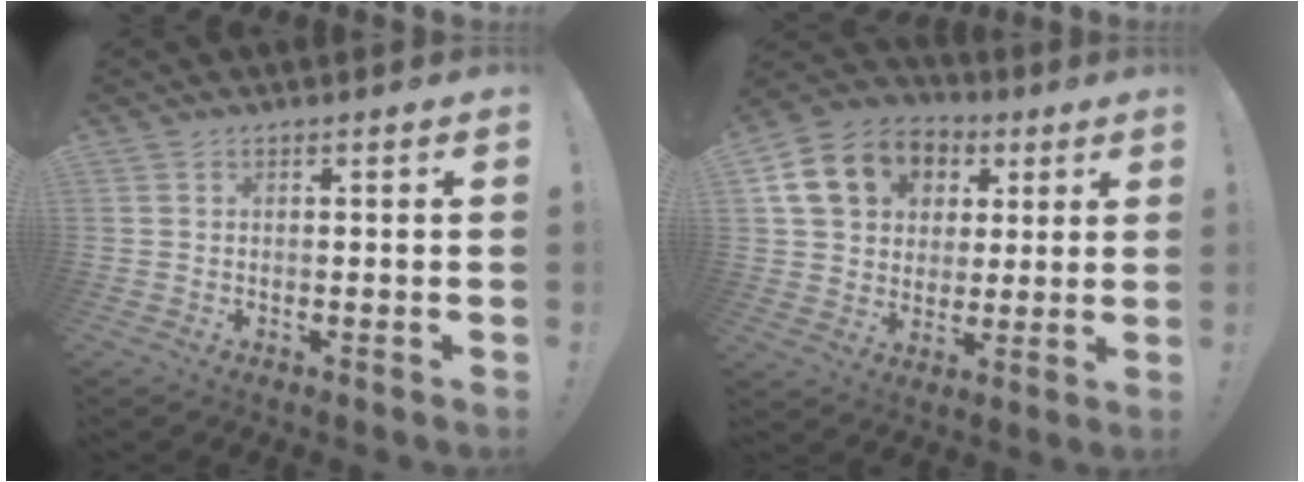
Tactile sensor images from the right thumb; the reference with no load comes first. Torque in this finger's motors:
{"motor_torque": [1.63, 2.45, 0.46, -0.17, 0.07]}